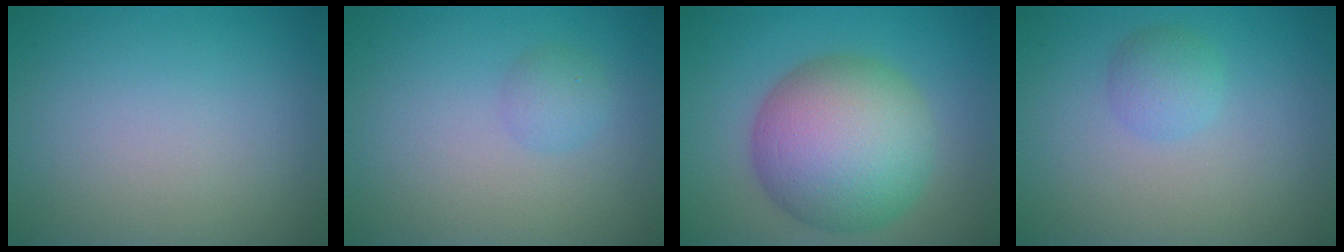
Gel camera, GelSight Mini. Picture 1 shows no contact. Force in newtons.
{"total": 1.5, "press": 1.5, "slide": 0.0}
{"total": 10.8, "press": 10.8, "slide": 0.3}
{"total": 1.9, "press": 1.9, "slide": 0.0}